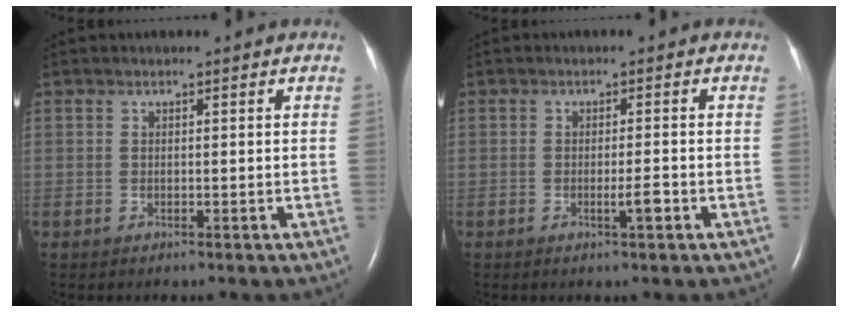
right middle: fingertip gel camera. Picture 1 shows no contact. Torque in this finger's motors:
{"motor_torque": [-0.27, 0.14, 0.04, 0.03]}